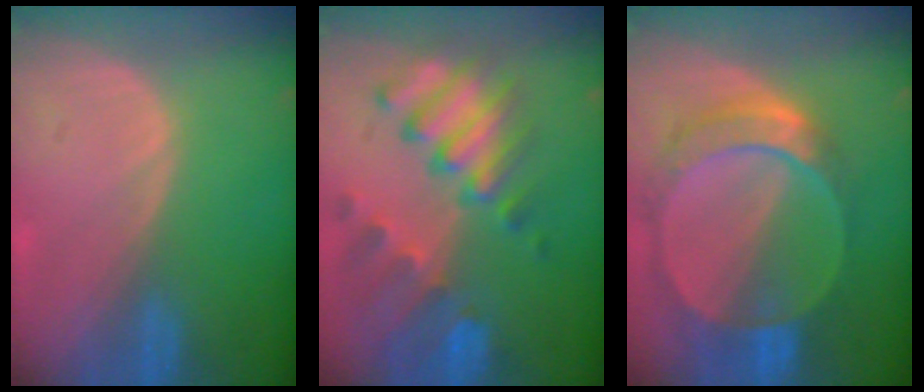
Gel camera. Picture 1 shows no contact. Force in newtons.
{"total": 10.5, "press": 9.1, "slide": 5.3}
{"total": 9.5, "press": 8.2, "slide": 4.8}